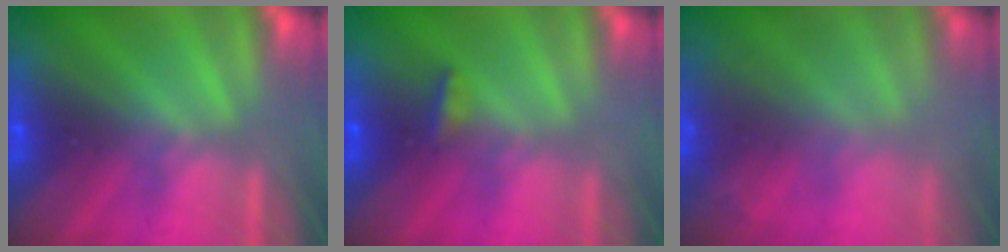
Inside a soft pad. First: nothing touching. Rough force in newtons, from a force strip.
{"total": 2.9}
{"total": 7.8}